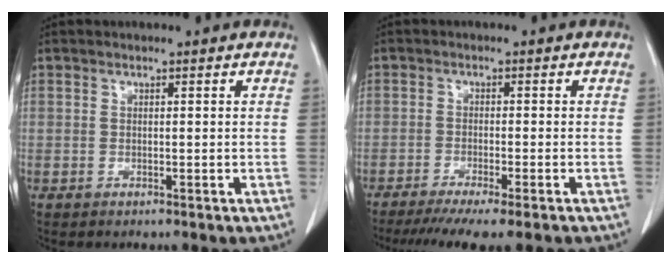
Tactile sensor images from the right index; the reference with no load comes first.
{"total": 9.6, "force": [-7.6, 0.4, 5.8], "torque": [-0.076, -0.019, -0.115]}